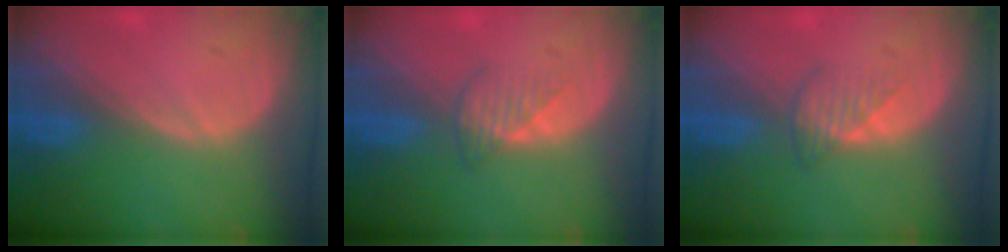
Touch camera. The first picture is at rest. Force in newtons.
{"total": 2.5, "press": 2.5, "slide": 0.4}
{"total": 2.5, "press": 2.5, "slide": 0.4}